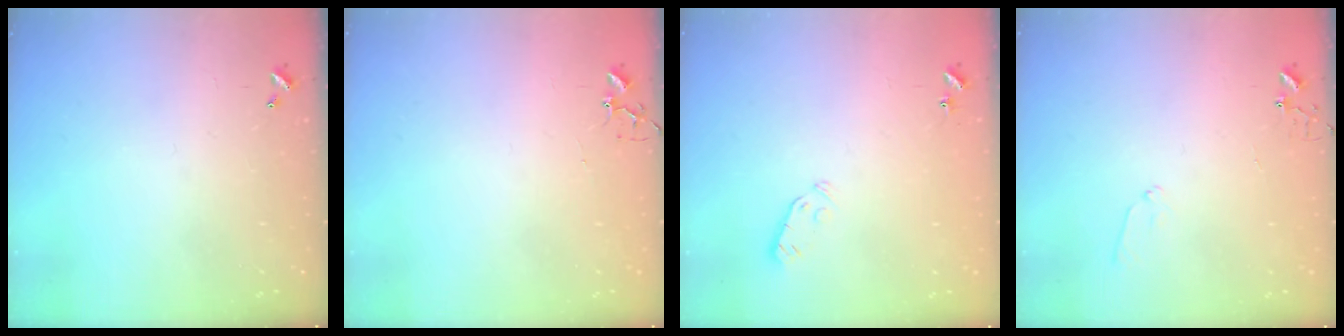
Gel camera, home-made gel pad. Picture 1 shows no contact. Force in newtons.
{"total": 3.9, "press": 3.8, "slide": 0.6}
{"total": 3.0, "press": 2.9, "slide": 0.7}
{"total": 5.8, "press": 5.8, "slide": 0.7}